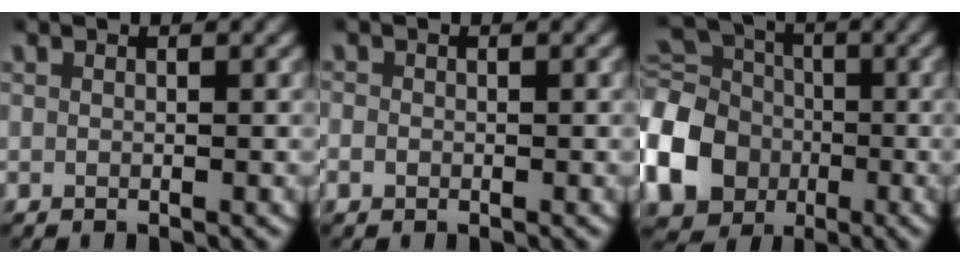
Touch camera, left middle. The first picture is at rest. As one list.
[{"total": 0.9, "force": [-0.4, 0.8, 0.1], "torque": [-0.010, -0.002, -0.008]}, {"total": 13.9, "force": [-3.1, 12.5, 5.1], "torque": [-0.136, -0.056, -0.050]}]